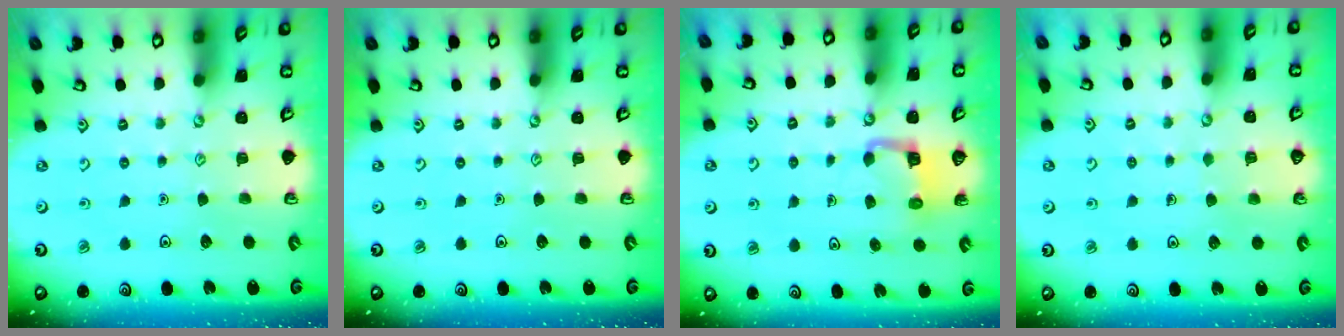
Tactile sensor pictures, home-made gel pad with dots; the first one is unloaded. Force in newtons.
{"total": 0.0}
{"total": 4.2, "press": 4.2, "slide": 0.2}
{"total": 3.7, "press": 3.7, "slide": 0.2}